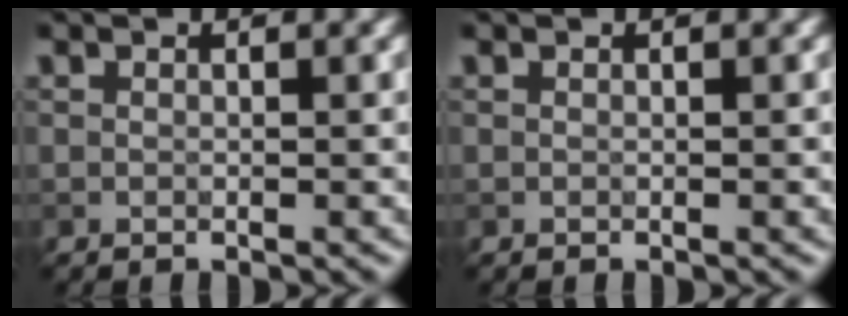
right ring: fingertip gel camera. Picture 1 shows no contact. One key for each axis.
{"total": 0.0}